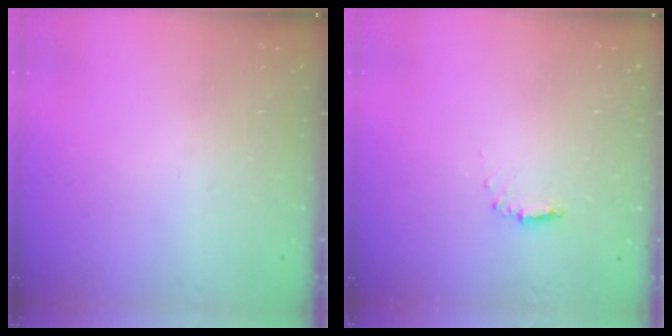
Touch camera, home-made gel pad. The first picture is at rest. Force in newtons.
{"total": 4.5, "press": 4.5, "slide": 0.6}